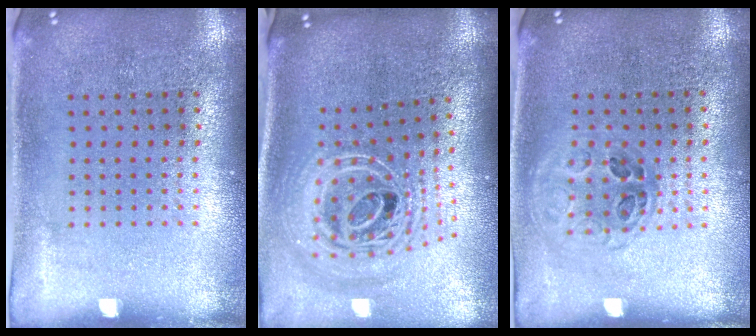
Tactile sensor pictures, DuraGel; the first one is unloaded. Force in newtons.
{"total": 2.8, "press": 2.0, "slide": 2.0}
{"total": 1.1, "press": 1.0, "slide": 0.6}